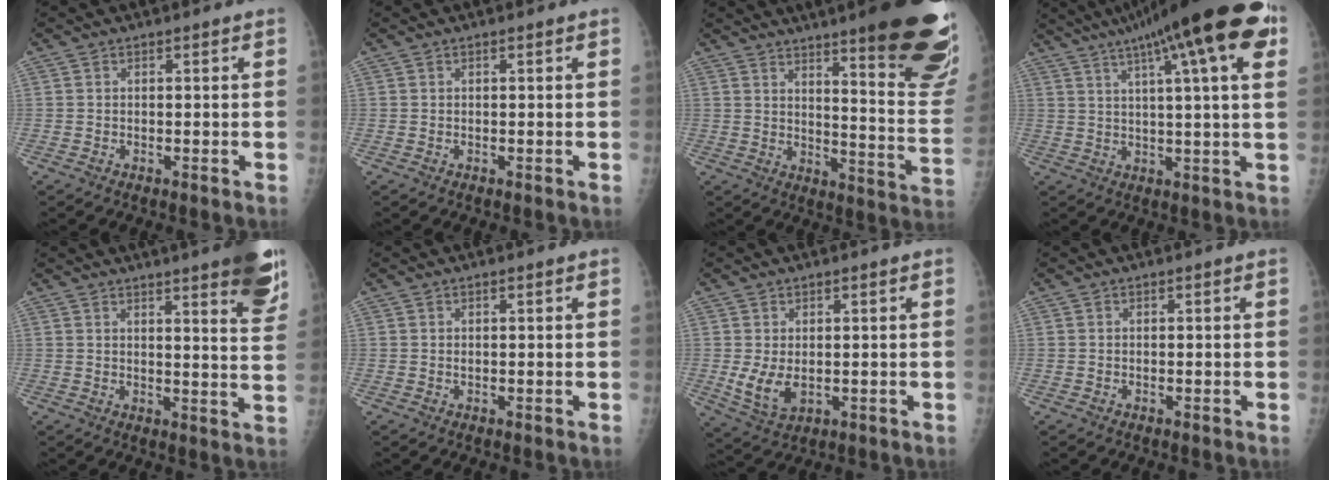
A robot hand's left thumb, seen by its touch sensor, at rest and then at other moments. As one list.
[{"total": 0.0}, {"total": 25.0, "force": [16.2, 4.0, 18.7], "torque": [-0.194, -0.094, 0.211]}, {"total": 21.9, "force": [10.9, 3.7, 18.6], "torque": [-0.281, 0.015, 0.151]}, {"total": 13.0, "force": [8.3, 2.0, 9.8], "torque": [-0.100, -0.041, 0.093]}, {"total": 0.7, "force": [0.4, 0.2, 0.6], "torque": [-0.011, 0.002, 0.006]}, {"total": 5.7, "force": [0.0, 3.4, 4.6], "torque": [-0.084, -0.013, 0.015]}, {"total": 0.0}]